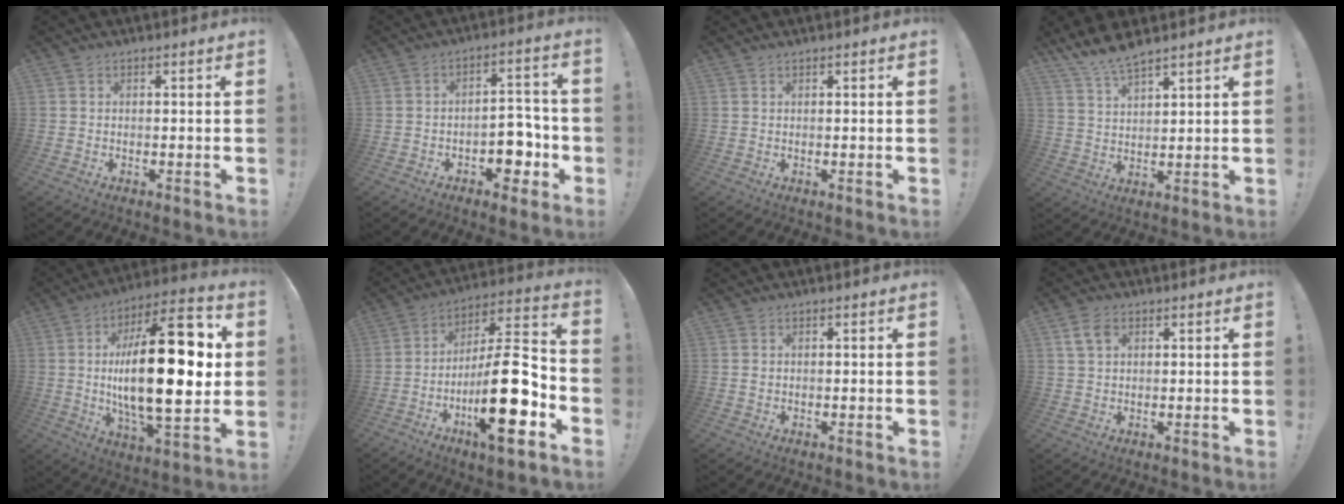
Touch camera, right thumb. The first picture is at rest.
{"total": 9.6, "force": [-3.7, 6.5, 6.0], "torque": [-0.048, 0.023, -0.059]}
{"total": 0.7, "force": [0.7, -0.1, 0.0], "torque": [0.008, -0.003, 0.011]}
{"total": 7.5, "force": [6.7, 1.2, 3.0], "torque": [-0.065, -0.036, 0.125]}
{"total": 30.0, "force": [2.1, 11.8, 27.5], "torque": [-0.467, -0.017, 0.026]}
{"total": 23.1, "force": [-7.8, 6.7, 20.7], "torque": [-0.347, 0.047, -0.122]}
{"total": 0.5, "force": [0.1, 0.5, 0.2], "torque": [-0.006, 0.003, 0.002]}
{"total": 4.7, "force": [2.1, 3.0, 3.0], "torque": [-0.054, 0.003, 0.040]}